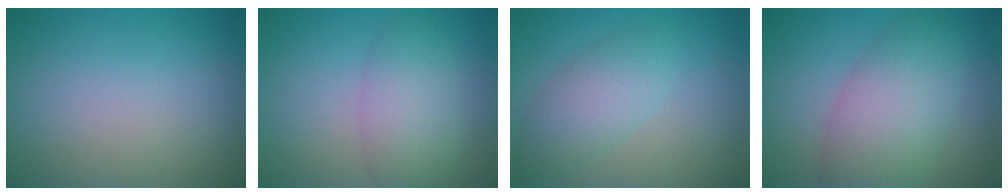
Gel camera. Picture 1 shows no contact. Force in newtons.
{"total": 4.3, "press": 4.3, "slide": 0.2}
{"total": 3.5, "press": 3.5, "slide": 0.1}
{"total": 6.8, "press": 6.8, "slide": 0.2}